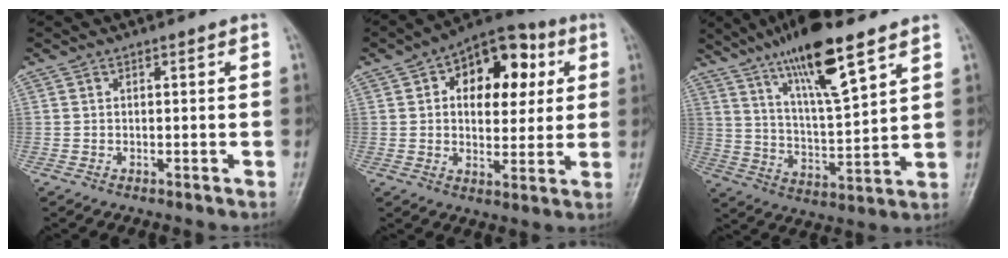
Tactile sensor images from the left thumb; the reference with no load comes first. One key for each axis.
{"total": 15.7, "fx": 4.5, "fy": 9.7, "fz": 11.5, "tx": -0.110, "ty": 0.007, "tz": 0.062}
{"total": 15.6, "fx": 9.9, "fy": 3.3, "fz": 11.6, "tx": -0.193, "ty": -0.047, "tz": 0.183}